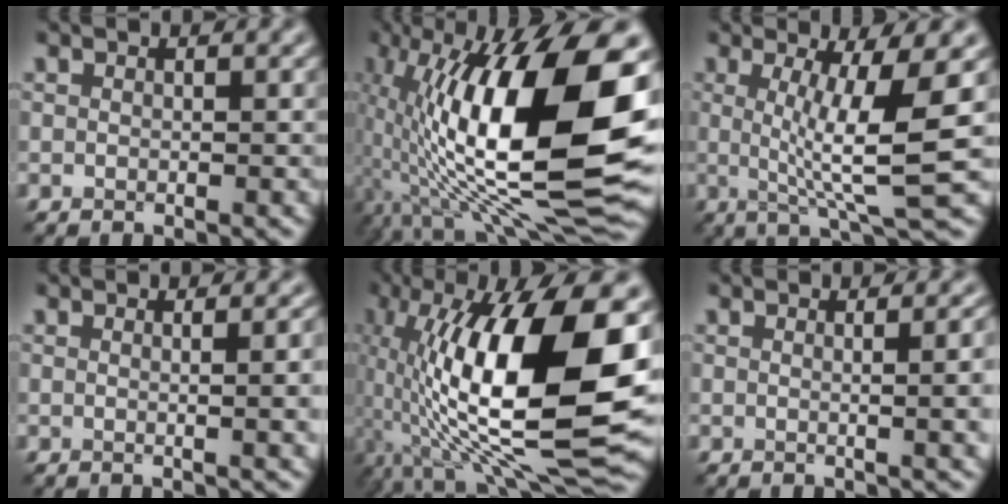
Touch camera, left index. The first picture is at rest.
{"total": 18.4, "force": [-0.5, 7.4, 16.8], "torque": [-0.298, 0.021, -0.017]}
{"total": 7.8, "force": [0.5, 1.3, 7.6], "torque": [-0.115, -0.005, 0.010]}
{"total": 5.4, "force": [0.3, 2.3, 4.9], "torque": [-0.023, 0.015, 0.000]}
{"total": 16.8, "force": [-0.7, 6.5, 15.5], "torque": [-0.266, 0.017, -0.023]}
{"total": 6.5, "force": [0.3, 2.8, 5.8], "torque": [-0.024, 0.016, 0.000]}